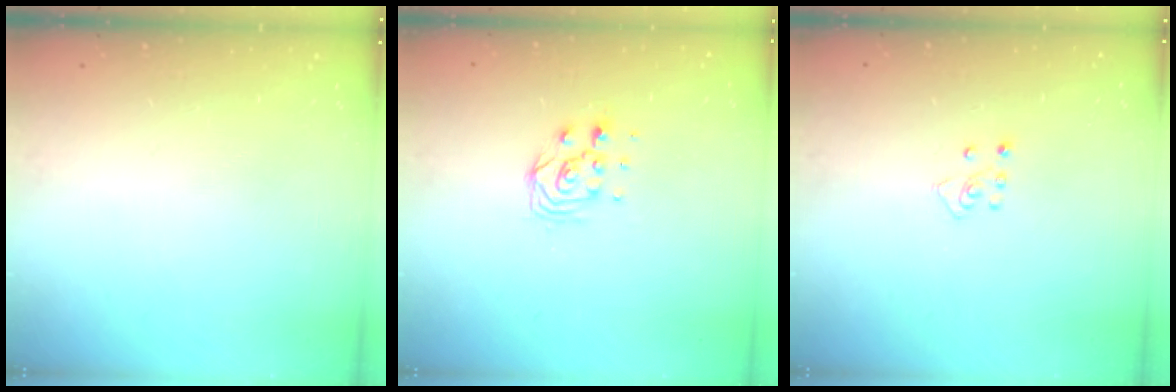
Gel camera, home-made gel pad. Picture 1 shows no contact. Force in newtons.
{"total": 6.6, "press": 6.6, "slide": 0.5}
{"total": 4.6, "press": 4.6, "slide": 0.3}